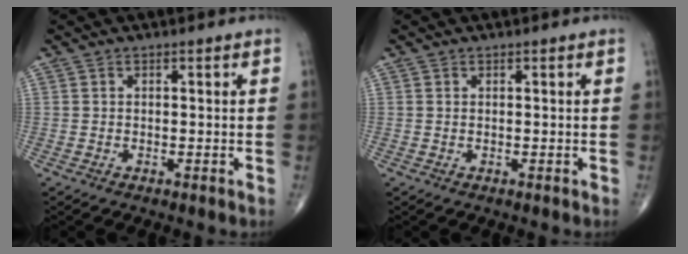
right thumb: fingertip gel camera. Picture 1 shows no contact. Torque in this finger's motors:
{"motor_torque": [-0.17, -0.01, 0.04, 0.12, 0.01]}